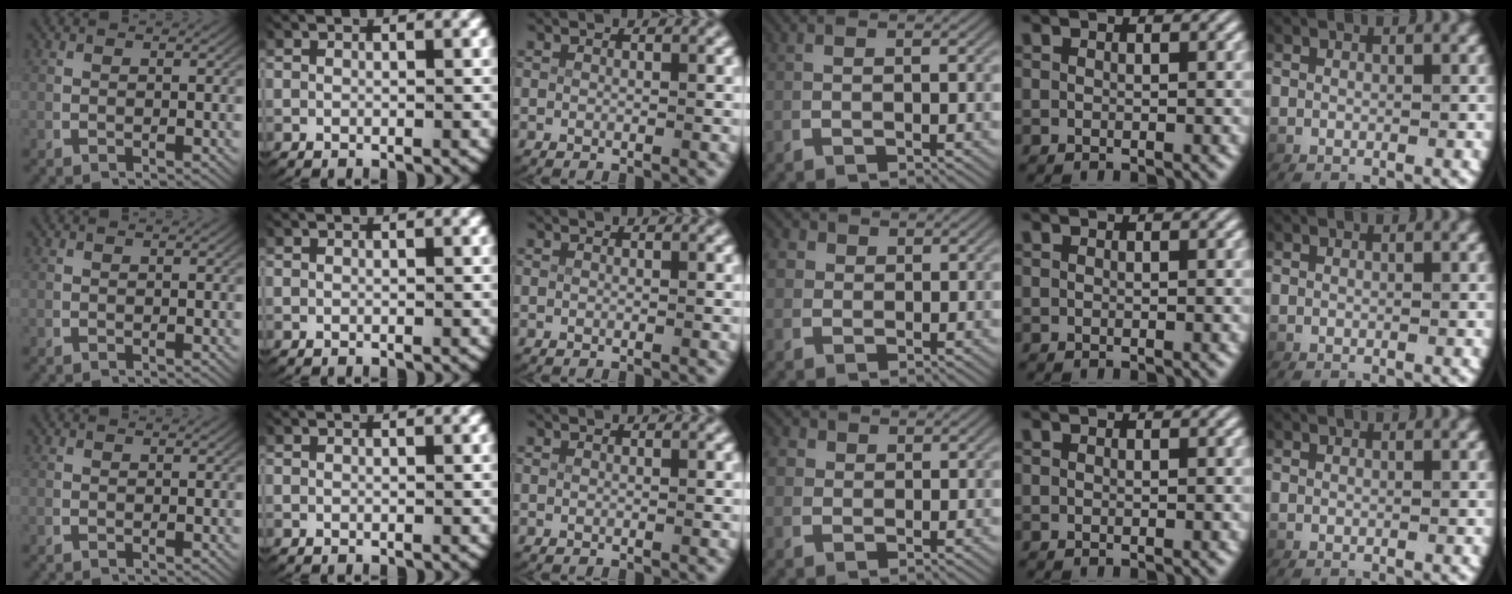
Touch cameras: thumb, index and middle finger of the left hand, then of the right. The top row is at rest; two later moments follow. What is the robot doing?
{"motion": "lift_and_place", "object": "paper towel"}